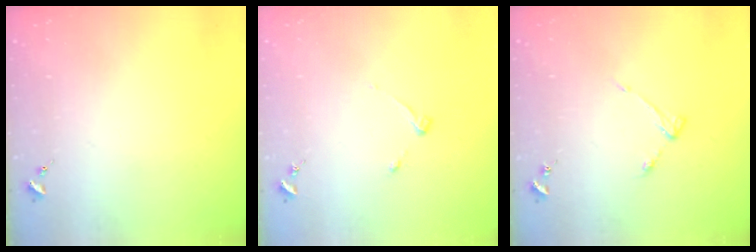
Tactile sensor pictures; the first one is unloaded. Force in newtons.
{"total": 3.8, "press": 3.8, "slide": 0.5}
{"total": 3.9, "press": 3.9, "slide": 0.6}